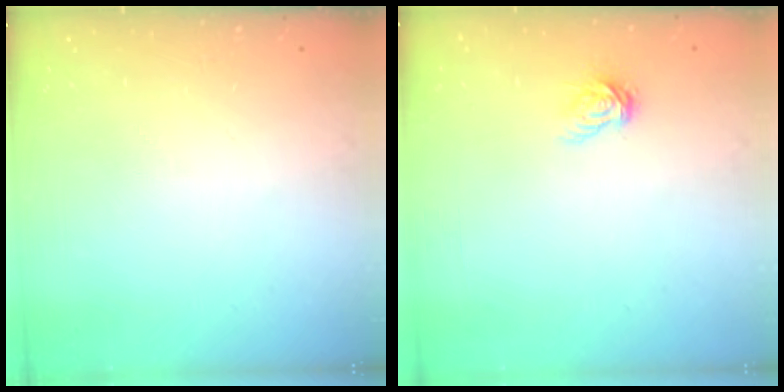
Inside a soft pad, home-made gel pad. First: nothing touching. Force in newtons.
{"total": 4.9, "press": 4.9, "slide": 0.1}